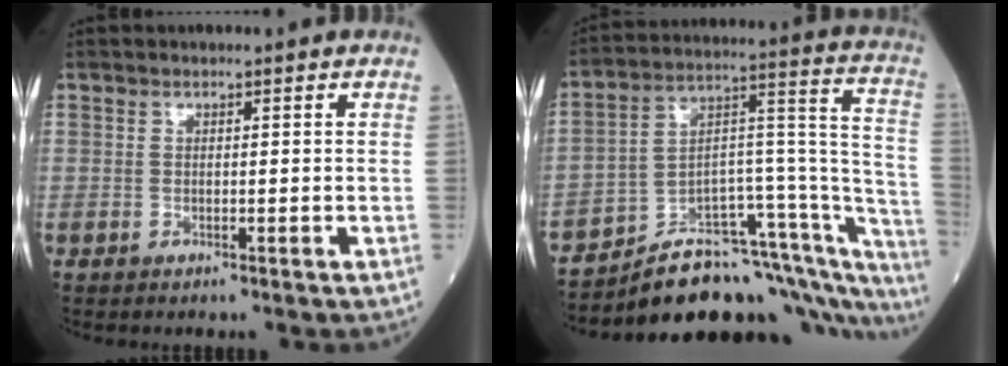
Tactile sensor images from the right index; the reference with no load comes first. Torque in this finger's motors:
{"motor_torque": [1.03, -1.10, 0.22, 0.08]}